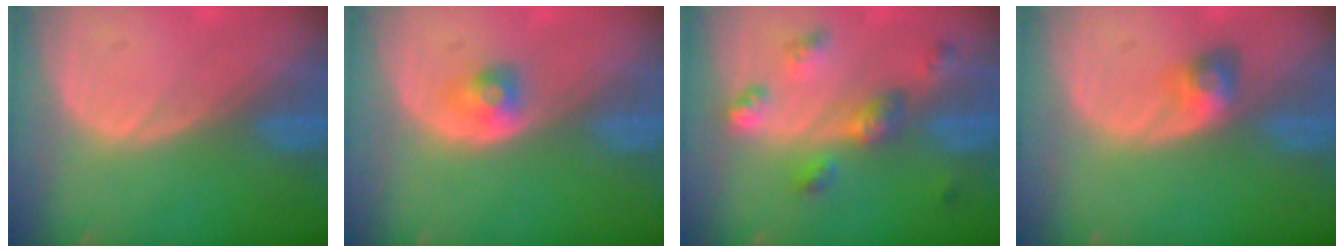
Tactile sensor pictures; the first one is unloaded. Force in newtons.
{"total": 2.5, "press": 2.3, "slide": 0.9}
{"total": 6.4, "press": 5.7, "slide": 2.8}
{"total": 3.1, "press": 2.8, "slide": 1.4}